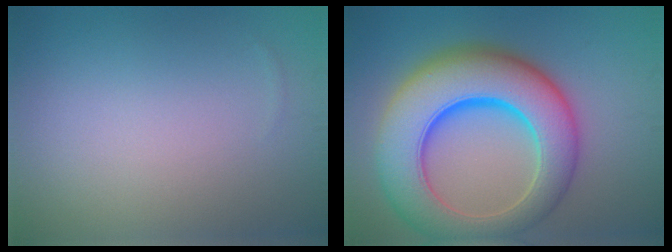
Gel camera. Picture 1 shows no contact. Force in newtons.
{"total": 11.8, "press": 11.8, "slide": 0.4}